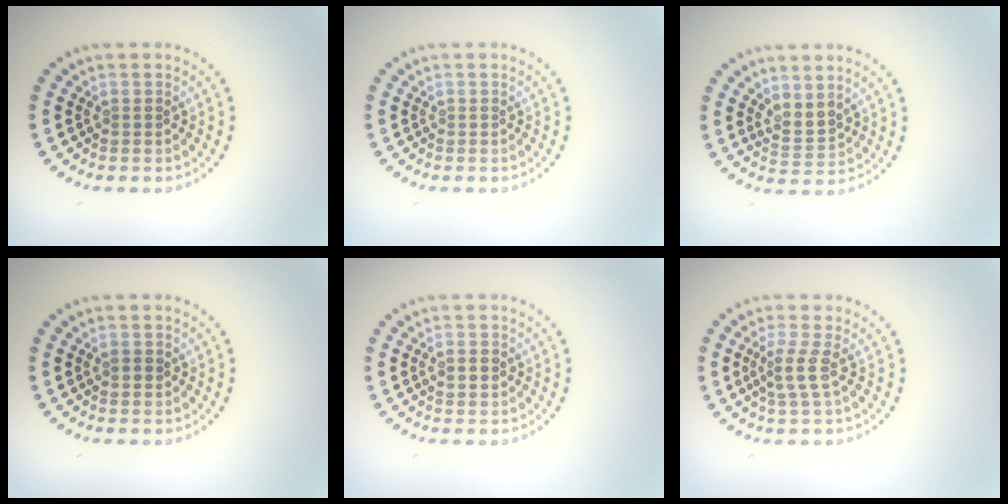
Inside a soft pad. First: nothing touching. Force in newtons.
{"total": 0.0}
{"total": 2.1, "press": 1.6, "slide": 1.3}
{"total": 0.8, "press": 0.8, "slide": 0.1}
{"total": 2.0, "press": 2.0, "slide": 0.0}
{"total": 2.2, "press": 1.7, "slide": 1.3}